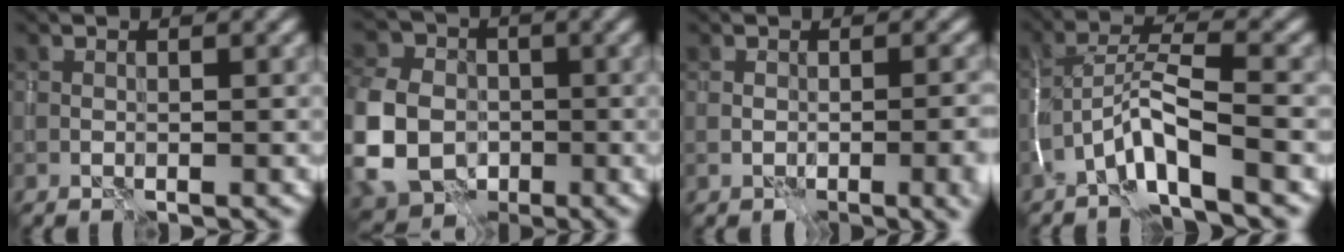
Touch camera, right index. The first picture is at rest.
{"total": 10.1, "force": [-2.1, 7.9, 5.9], "torque": [-0.141, -0.010, -0.051]}
{"total": 5.0, "force": [-1.3, 2.1, 4.3], "torque": [-0.053, -0.016, -0.006]}
{"total": 5.2, "force": [-2.8, 0.9, 4.3], "torque": [-0.087, 0.012, -0.062]}